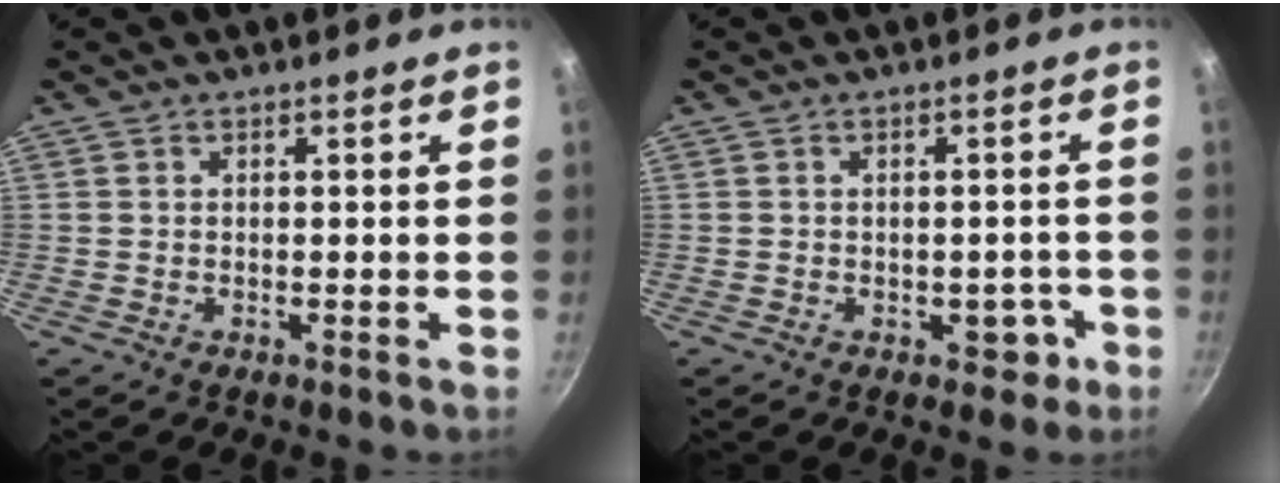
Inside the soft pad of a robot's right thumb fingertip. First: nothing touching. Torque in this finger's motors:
{"motor_torque": [2.82, 2.19, 0.98, -0.70, 0.08]}